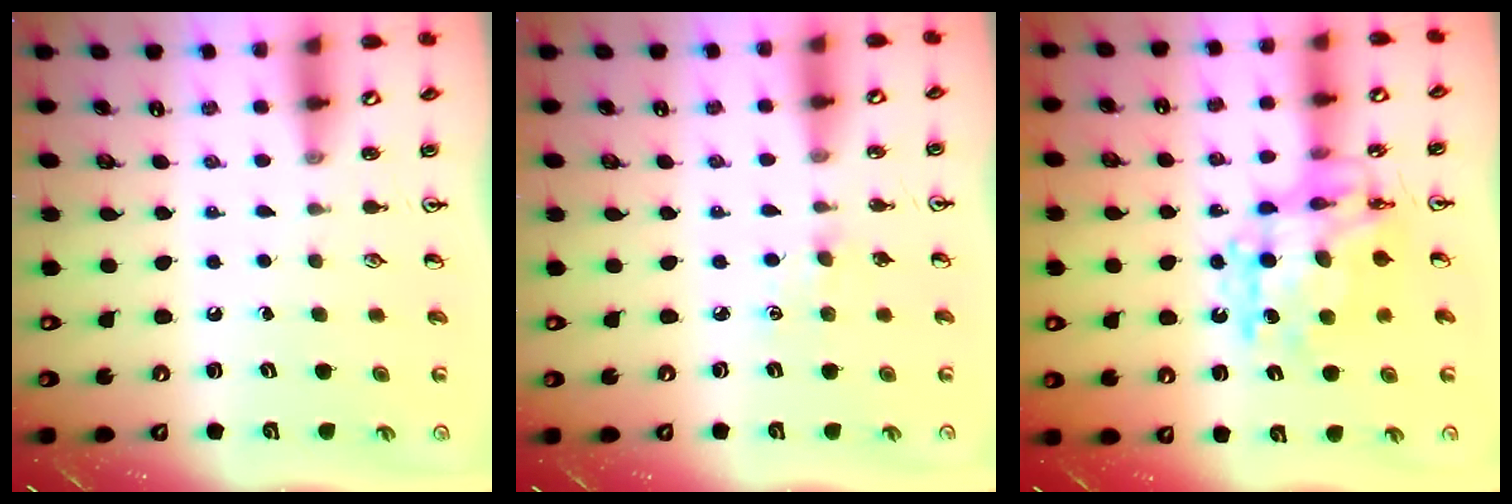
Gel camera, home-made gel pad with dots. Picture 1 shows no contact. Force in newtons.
{"total": 2.2, "press": 2.2, "slide": 0.4}
{"total": 12.7, "press": 12.7, "slide": 1.1}